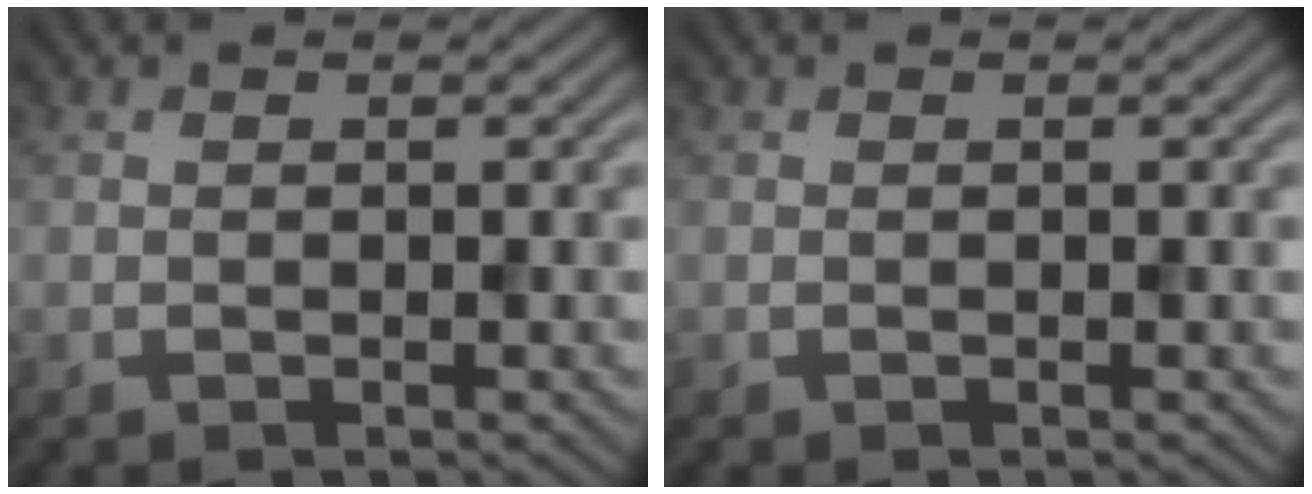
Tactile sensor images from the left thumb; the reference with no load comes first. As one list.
[{"total": 0.0}]